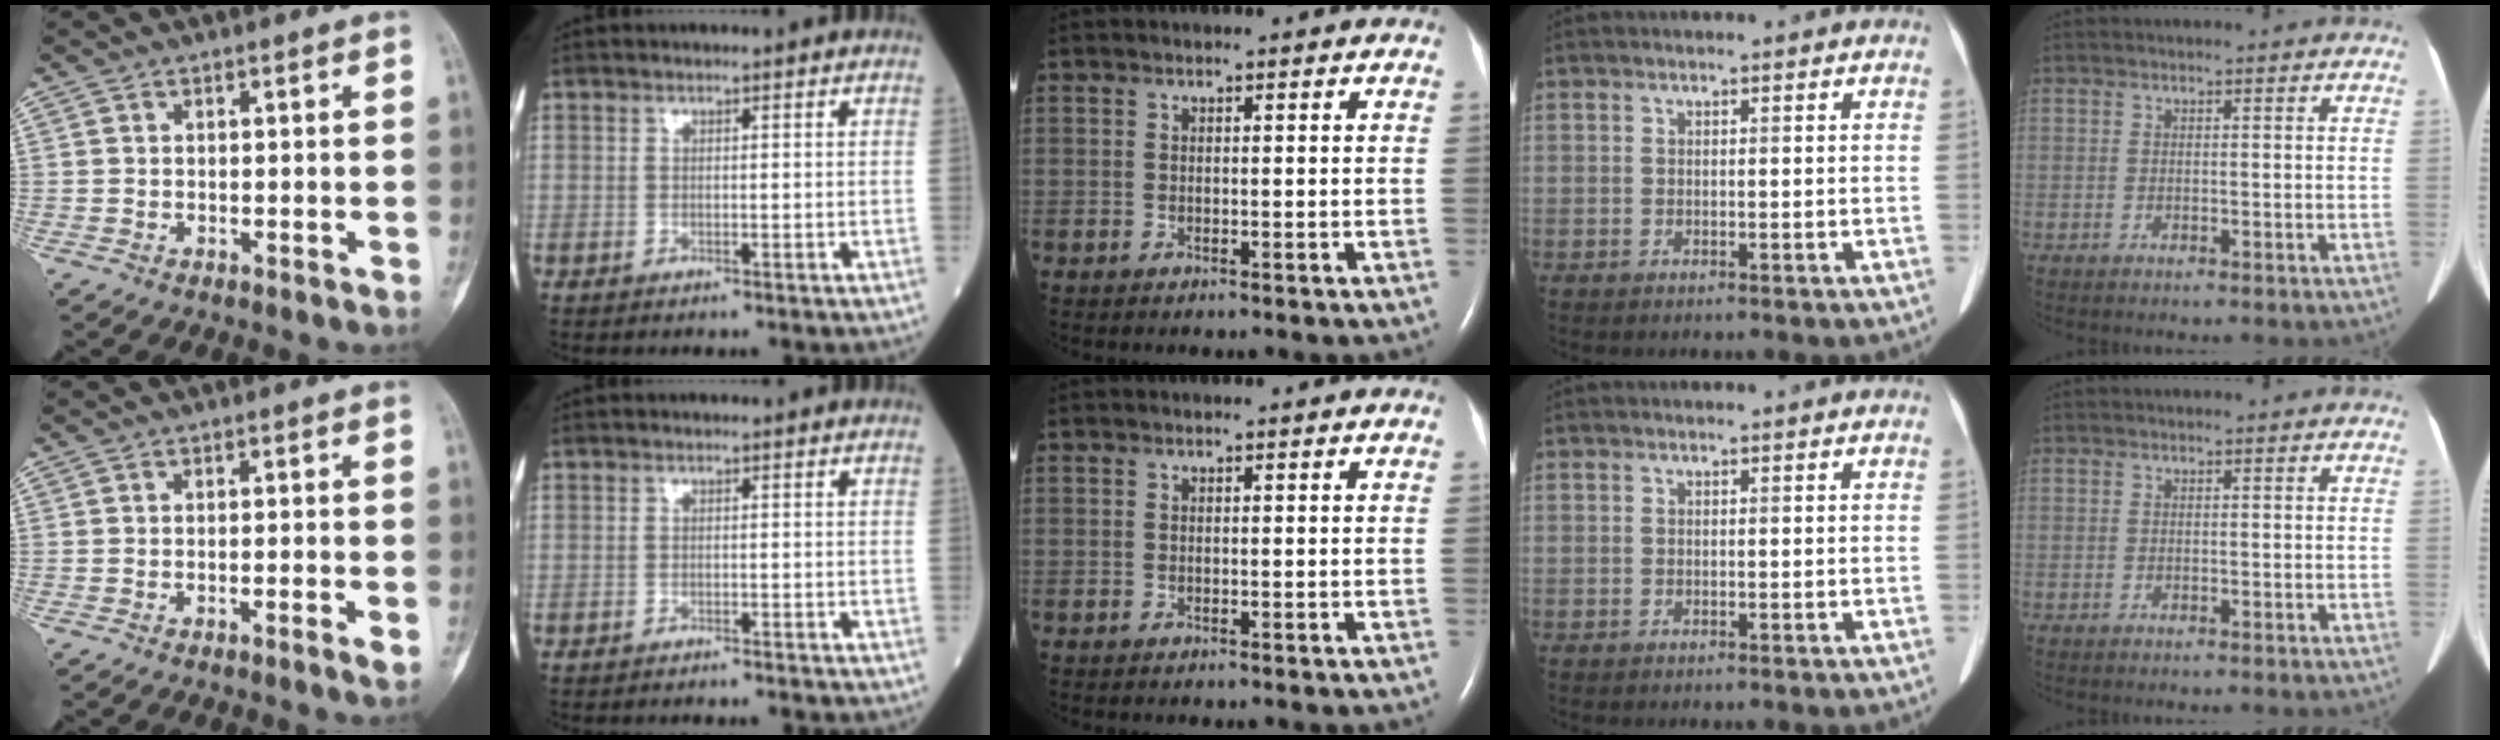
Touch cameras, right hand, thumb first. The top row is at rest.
{"thumb": {"total": 1.9, "force": [-0.7, 0.2, 1.8], "torque": [-0.036, -0.004, -0.013]}, "index": {"total": 2.1, "force": [-2.1, 0.1, 0.4], "torque": [-0.008, -0.002, -0.026]}}